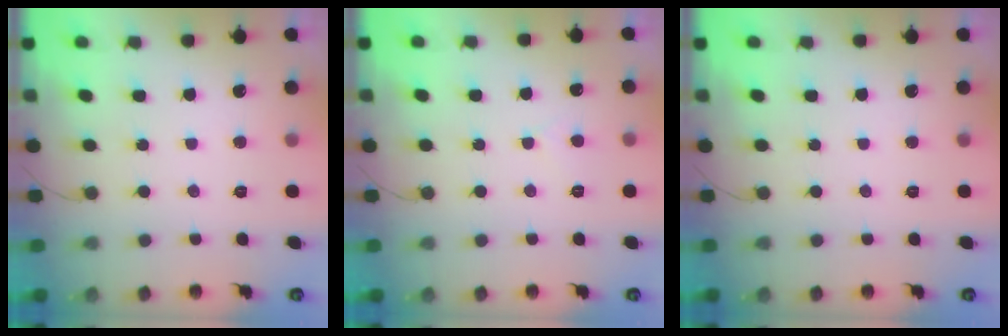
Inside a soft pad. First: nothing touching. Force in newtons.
{"total": 2.7, "press": 2.7, "slide": 0.3}
{"total": 0.0}